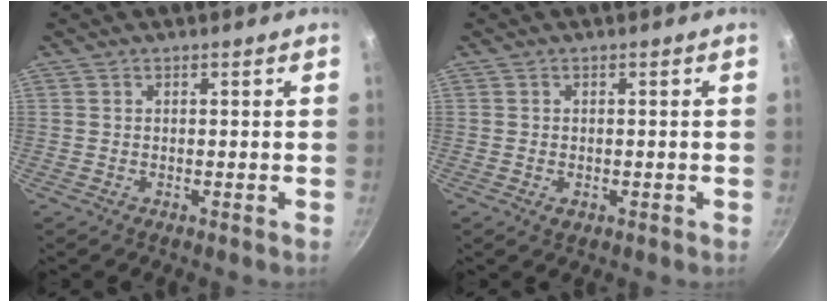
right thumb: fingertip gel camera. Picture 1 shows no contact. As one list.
[{"total": 1.4, "force": [-0.5, 0.9, 0.9], "torque": [-0.012, 0.003, -0.004]}]